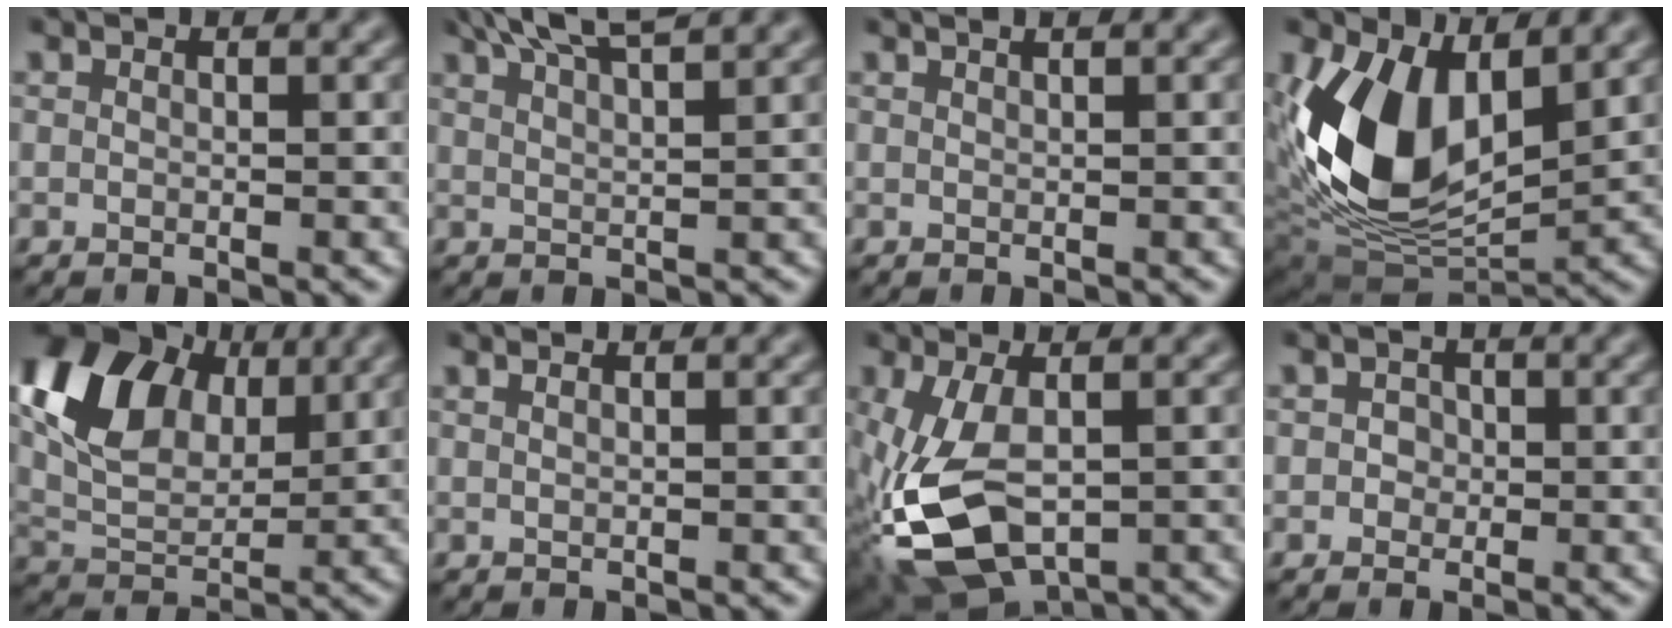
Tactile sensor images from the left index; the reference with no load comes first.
{"total": 6.5, "force": [5.0, 1.5, 3.9], "torque": [-0.041, 0.029, 0.046]}
{"total": 1.2, "force": [0.8, 0.4, 0.8], "torque": [0.000, -0.004, 0.002]}
{"total": 10.6, "force": [2.3, 6.4, 8.1], "torque": [-0.168, -0.029, 0.049]}
{"total": 10.6, "force": [3.9, 6.9, 7.1], "torque": [-0.148, 0.009, 0.069]}
{"total": 1.3, "force": [0.8, 0.6, 0.9], "torque": [-0.001, -0.008, -0.002]}
{"total": 10.4, "force": [-2.3, 5.6, 8.4], "torque": [-0.207, -0.016, -0.035]}
{"total": 1.4, "force": [-0.1, 1.3, 0.4], "torque": [0.007, 0.001, -0.010]}